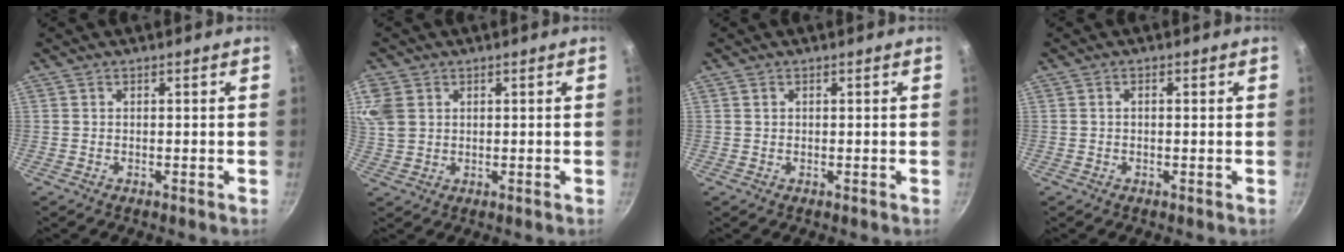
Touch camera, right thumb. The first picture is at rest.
{"total": 9.0, "force": [3.0, 7.0, 4.8], "torque": [-0.107, 0.007, 0.065]}
{"total": 0.9, "force": [0.4, 0.7, 0.4], "torque": [-0.005, 0.003, 0.006]}
{"total": 0.9, "force": [0.2, 0.3, 0.8], "torque": [-0.016, 0.003, 0.003]}